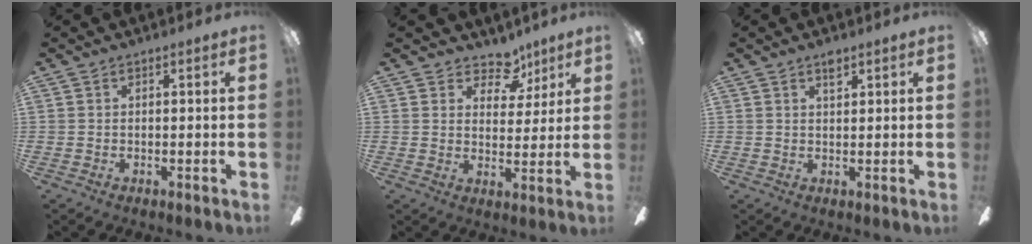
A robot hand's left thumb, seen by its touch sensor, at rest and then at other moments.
{"total": 8.6, "force": [5.8, 5.2, 3.5], "torque": [-0.042, -0.033, 0.101]}
{"total": 2.2, "force": [1.6, 0.8, 1.2], "torque": [-0.019, -0.001, 0.027]}